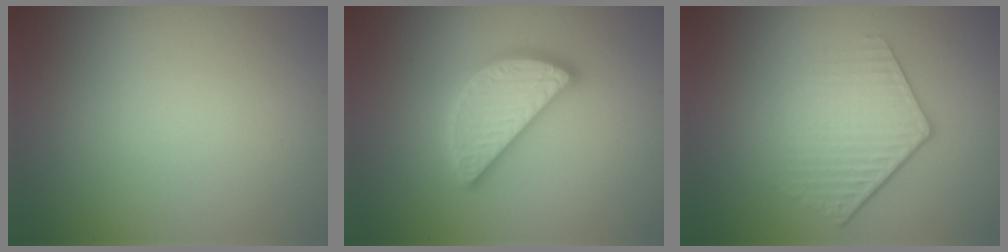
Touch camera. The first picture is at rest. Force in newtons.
{"total": 4.8, "press": 4.7, "slide": 0.4}
{"total": 4.2, "press": 2.9, "slide": 3.0}